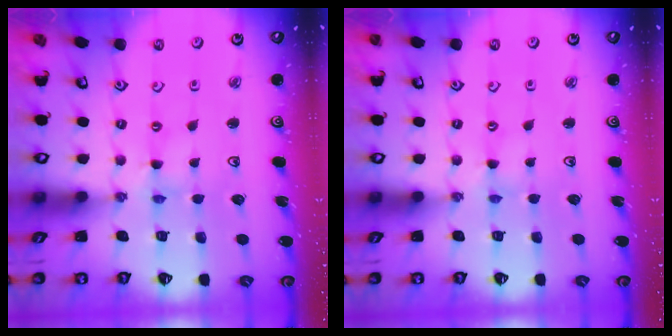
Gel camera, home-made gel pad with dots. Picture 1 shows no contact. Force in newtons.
{"total": 0.7, "press": 0.7, "slide": 0.1}